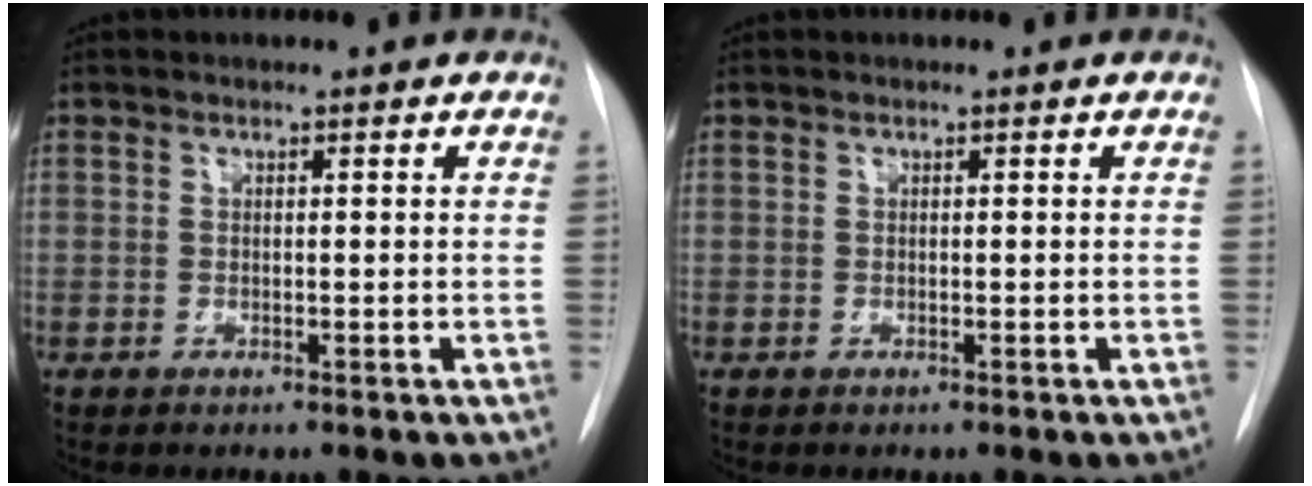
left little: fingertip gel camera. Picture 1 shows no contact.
{"total": 0.0}